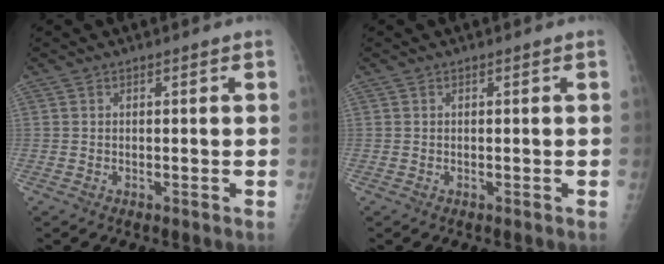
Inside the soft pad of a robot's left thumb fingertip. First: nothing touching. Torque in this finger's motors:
{"motor_torque": [0.00, 0.00, 0.00, 0.00, 0.00]}